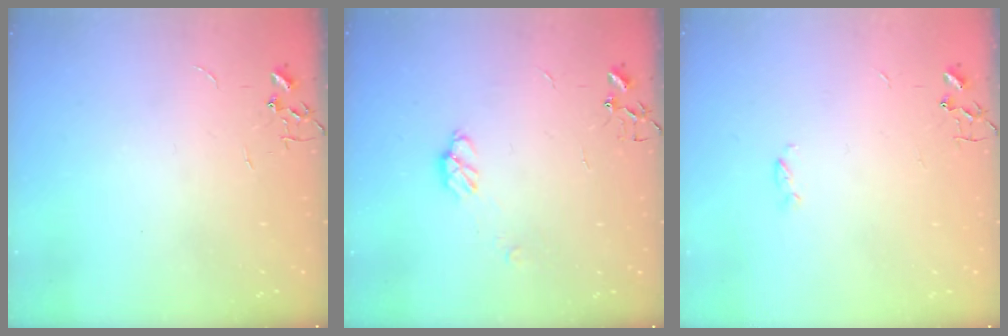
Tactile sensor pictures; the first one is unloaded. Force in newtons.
{"total": 5.8, "press": 5.8, "slide": 0.5}
{"total": 2.3, "press": 2.2, "slide": 0.4}